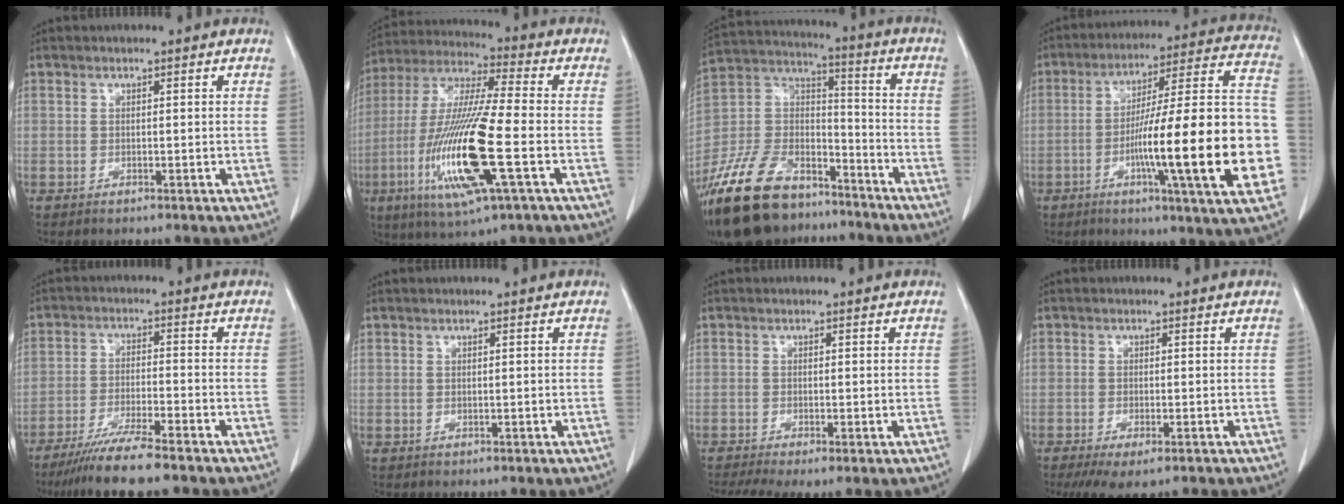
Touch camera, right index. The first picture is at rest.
{"total": 18.5, "force": [-5.0, 1.4, 17.8], "torque": [-0.374, -0.020, -0.092]}
{"total": 22.5, "force": [-16.7, 10.6, 10.7], "torque": [-0.271, 0.006, -0.304]}
{"total": 25.5, "force": [-6.1, 1.4, 24.7], "torque": [-0.289, 0.009, -0.094]}
{"total": 9.0, "force": [-7.3, -0.5, 5.2], "torque": [-0.082, -0.027, -0.124]}
{"total": 0.0}
{"total": 5.4, "force": [-3.1, 1.6, 4.1], "torque": [-0.074, -0.012, -0.056]}
{"total": 5.6, "force": [-3.9, 1.4, 3.8], "torque": [-0.054, -0.014, -0.060]}